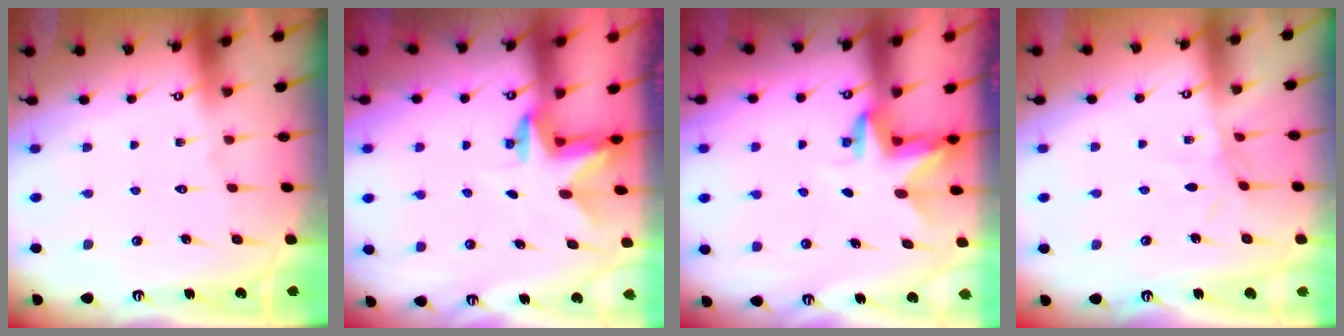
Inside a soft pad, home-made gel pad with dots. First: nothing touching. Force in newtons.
{"total": 2.4, "press": 2.4, "slide": 0.3}
{"total": 3.2, "press": 3.2, "slide": 0.1}
{"total": 3.3, "press": 3.3, "slide": 0.1}